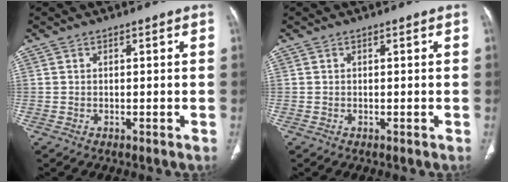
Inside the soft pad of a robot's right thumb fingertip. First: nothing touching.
{"total": 0.0}